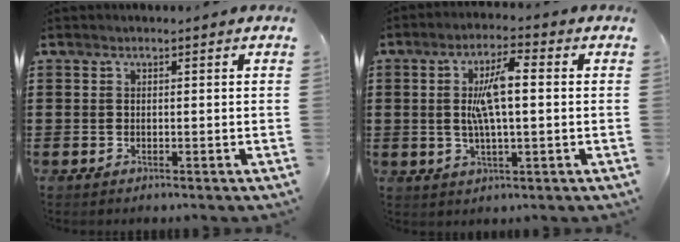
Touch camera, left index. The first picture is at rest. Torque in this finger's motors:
{"motor_torque": [1.33, 0.81, 0.55, 0.15]}